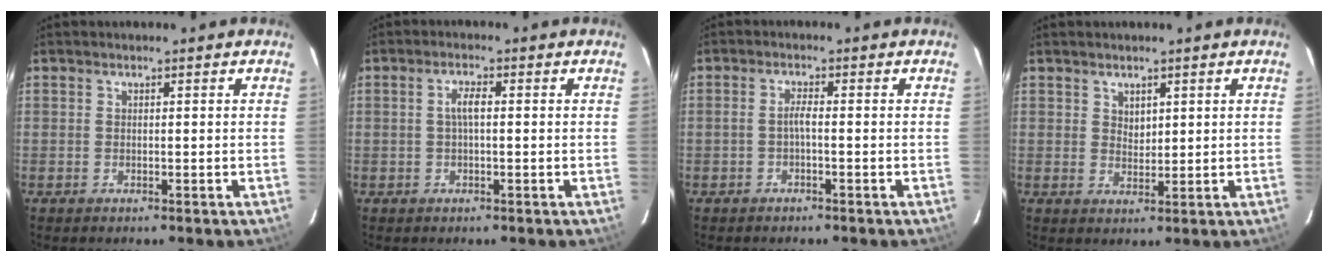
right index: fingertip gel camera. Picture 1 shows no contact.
{"total": 2.5, "force": [0.1, 0.7, 2.4], "torque": [-0.048, 0.006, 0.001]}
{"total": 1.6, "force": [-0.7, 0.0, 1.5], "torque": [-0.029, 0.004, -0.014]}
{"total": 2.2, "force": [1.4, 1.5, 1.0], "torque": [-0.012, 0.002, 0.027]}